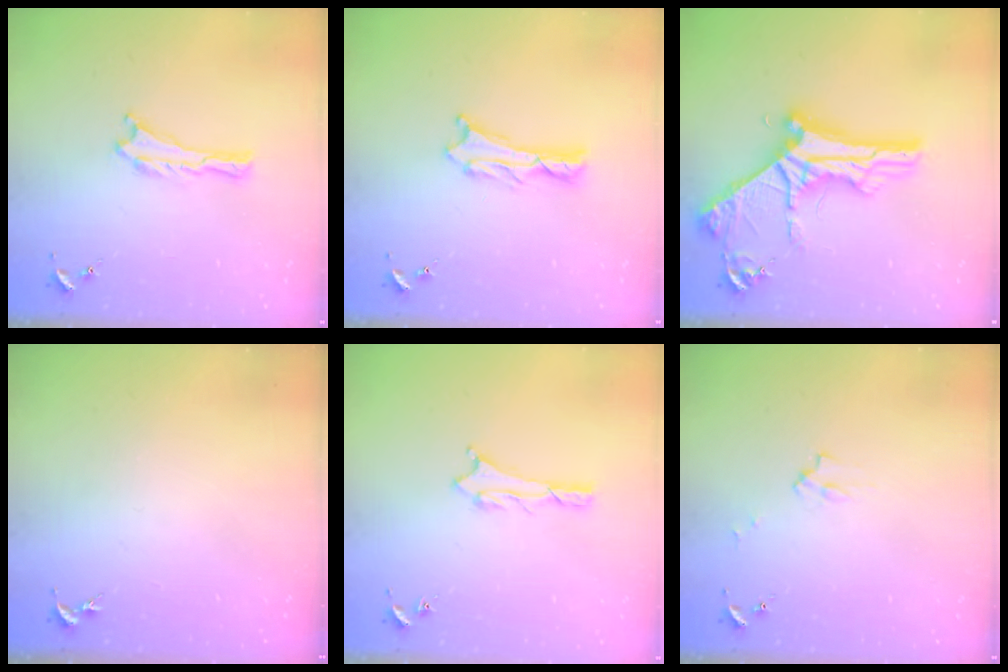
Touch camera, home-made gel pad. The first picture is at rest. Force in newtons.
{"total": 1.1, "press": 1.0, "slide": 0.2}
{"total": 10.4, "press": 10.3, "slide": 1.3}
{"total": 0.0}
{"total": 0.7, "press": 0.7, "slide": 0.2}
{"total": 2.2, "press": 2.2, "slide": 0.3}